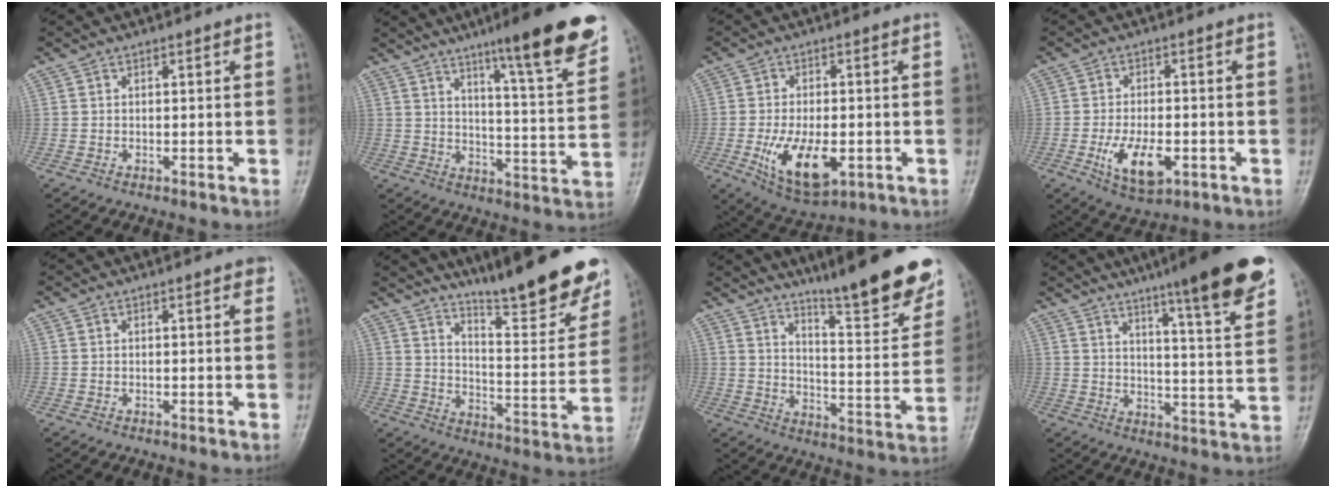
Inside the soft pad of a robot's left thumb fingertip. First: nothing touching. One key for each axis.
{"total": 16.7, "fx": 10.9, "fy": 1.8, "fz": 12.5, "tx": -0.154, "ty": -0.060, "tz": 0.159}
{"total": 11.2, "fx": -3.1, "fy": 5.6, "fz": 9.2, "tx": -0.155, "ty": -0.004, "tz": -0.039}
{"total": 8.7, "fx": -2.8, "fy": 4.3, "fz": 7.0, "tx": -0.120, "ty": 0.002, "tz": -0.038}
{"total": 1.9, "fx": 1.1, "fy": 0.5, "fz": 1.4, "tx": -0.015, "ty": -0.001, "tz": 0.010}
{"total": 21.2, "fx": 16.8, "fy": 3.4, "fz": 12.5, "tx": -0.147, "ty": -0.109, "tz": 0.241}
{"total": 19.6, "fx": 15.0, "fy": 2.5, "fz": 12.4, "tx": -0.143, "ty": -0.093, "tz": 0.219}
{"total": 18.0, "fx": 12.1, "fy": 1.7, "fz": 13.2, "tx": -0.164, "ty": -0.061, "tz": 0.163}